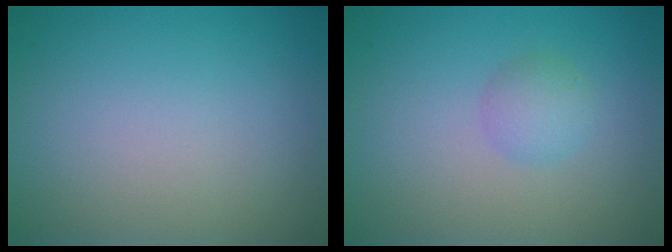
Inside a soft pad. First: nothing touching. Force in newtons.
{"total": 1.7, "press": 1.7, "slide": 0.0}